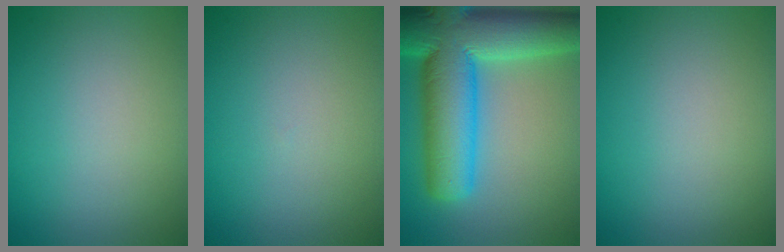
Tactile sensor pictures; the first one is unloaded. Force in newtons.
{"total": 0.0}
{"total": 14.6, "press": 14.6, "slide": 0.5}
{"total": 0.0}